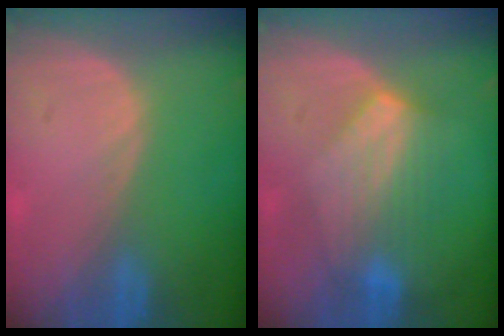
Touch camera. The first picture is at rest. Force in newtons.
{"total": 7.0, "press": 6.6, "slide": 2.3}